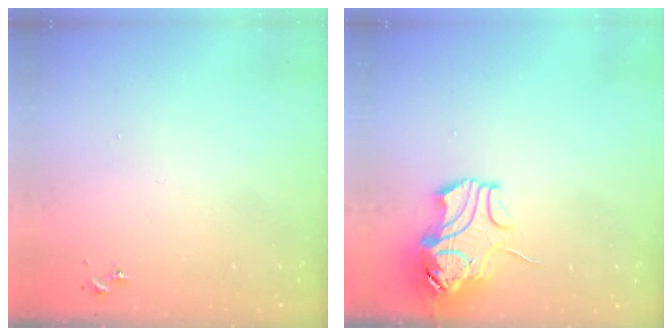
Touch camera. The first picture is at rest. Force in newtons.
{"total": 11.2, "press": 11.0, "slide": 1.7}